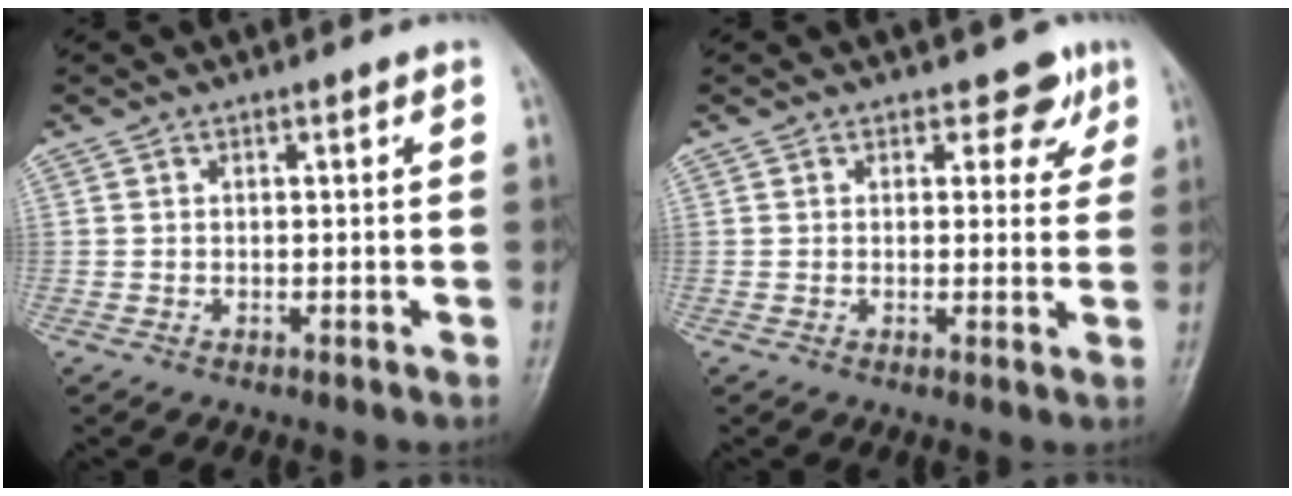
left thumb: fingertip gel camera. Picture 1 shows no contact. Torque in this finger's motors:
{"motor_torque": [-0.15, -0.03, -0.26, 0.07, 0.01]}